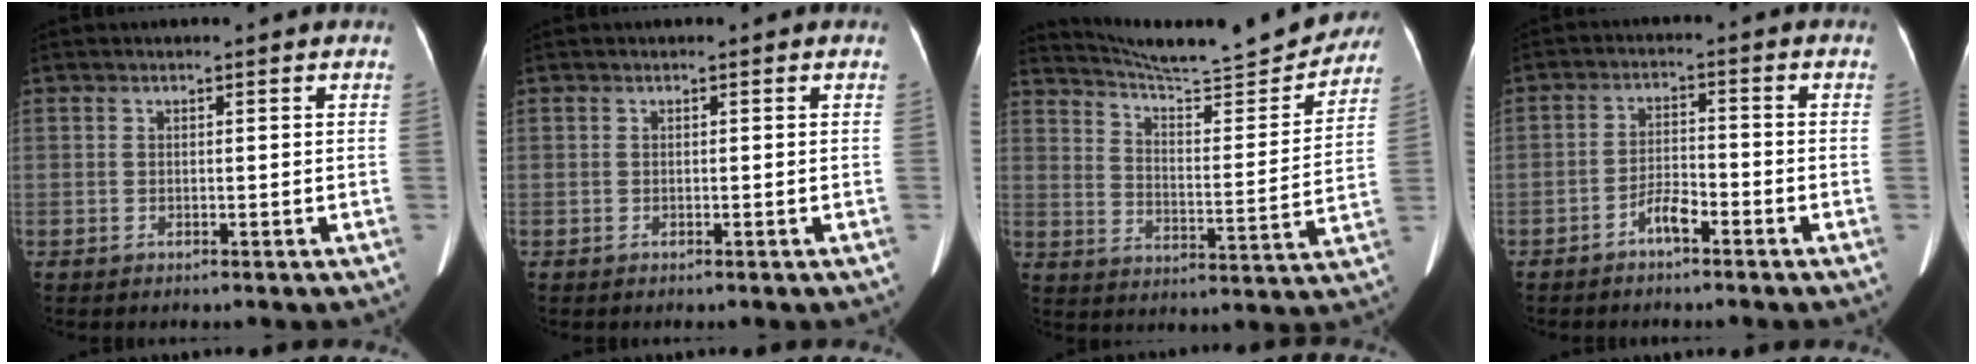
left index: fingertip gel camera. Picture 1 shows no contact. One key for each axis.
{"total": 0.0}
{"total": 19.8, "fx": 18.8, "fy": 1.0, "fz": 6.0, "tx": -0.097, "ty": -0.042, "tz": 0.261}
{"total": 3.4, "fx": -2.4, "fy": 0.8, "fz": 2.3, "tx": -0.043, "ty": 0.007, "tz": -0.047}